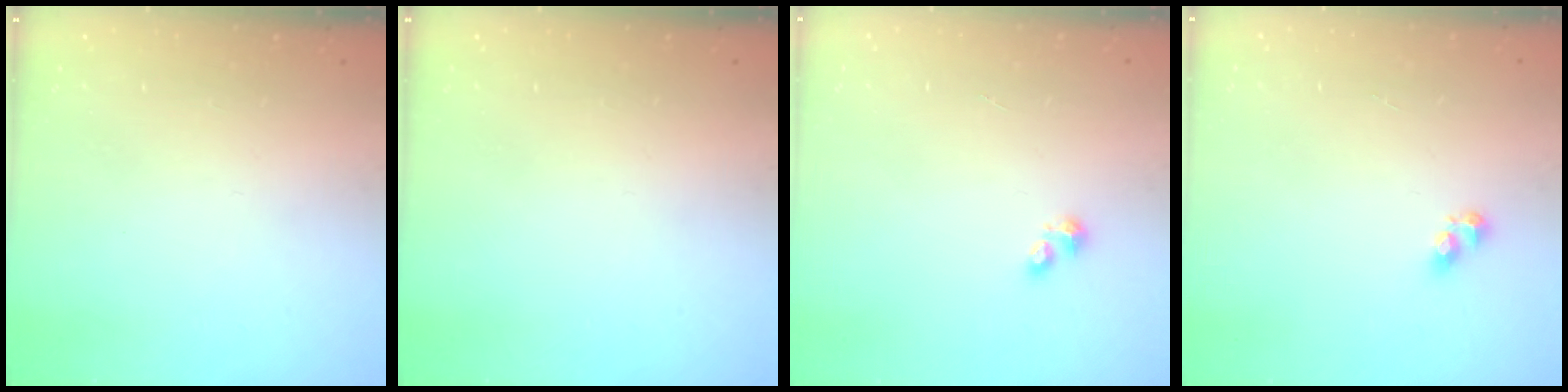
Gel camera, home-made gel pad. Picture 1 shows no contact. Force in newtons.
{"total": 0.0}
{"total": 1.9, "press": 1.8, "slide": 0.2}
{"total": 3.5, "press": 3.5, "slide": 0.4}